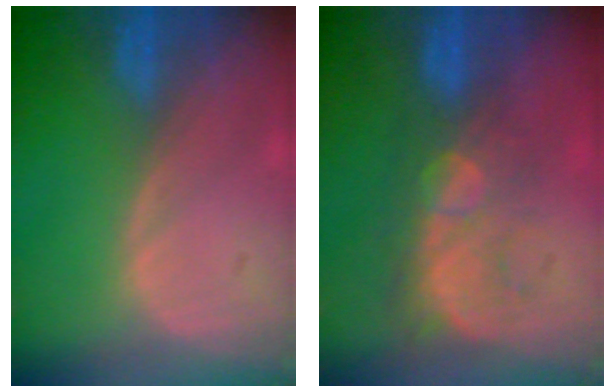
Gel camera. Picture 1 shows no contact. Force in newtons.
{"total": 8.8, "press": 7.6, "slide": 4.5}